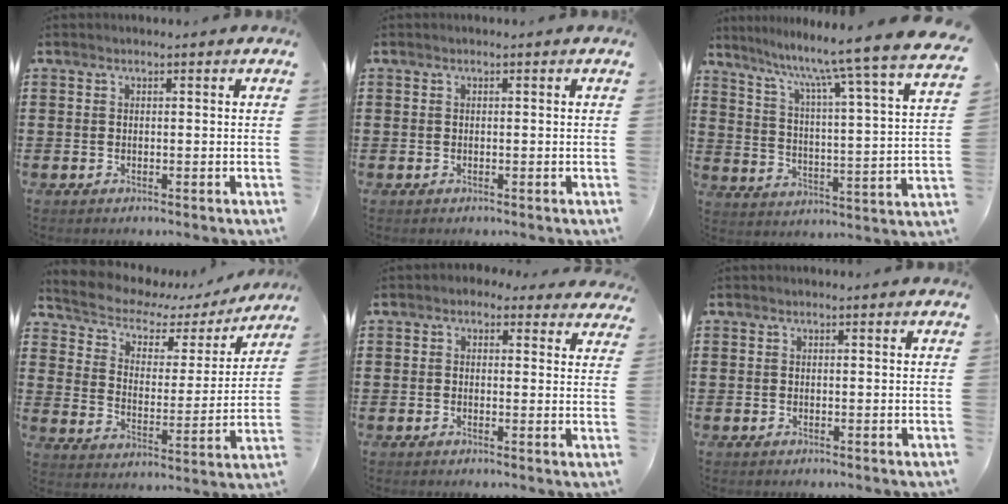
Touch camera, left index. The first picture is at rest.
{"total": 0.0}
{"total": 8.6, "force": [7.2, -1.9, 4.2], "torque": [-0.095, -0.073, 0.104]}
{"total": 4.3, "force": [3.5, 2.3, 1.3], "torque": [-0.050, -0.025, 0.050]}
{"total": 1.7, "force": [1.0, 1.2, 0.6], "torque": [-0.011, 0.003, 0.016]}
{"total": 0.0}